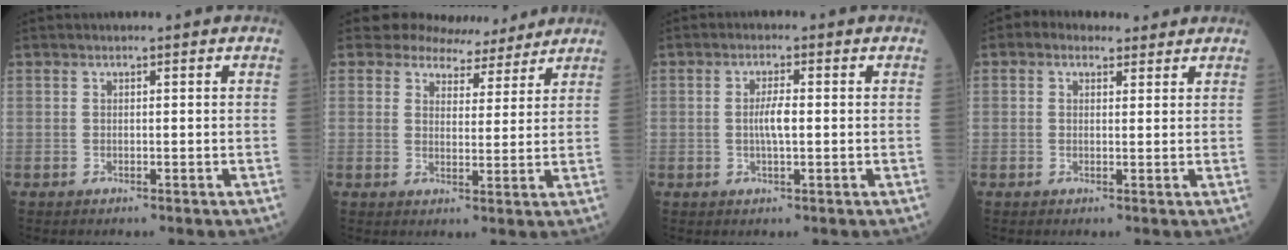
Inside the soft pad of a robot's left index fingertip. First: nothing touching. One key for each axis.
{"total": 9.1, "fx": 8.5, "fy": 3.2, "fz": 0.8, "tx": 0.004, "ty": 0.004, "tz": 0.105}
{"total": 3.1, "fx": -0.7, "fy": 0.5, "fz": 3.0, "tx": -0.056, "ty": -0.003, "tz": -0.018}
{"total": 3.4, "fx": 1.9, "fy": 2.5, "fz": 1.4, "tx": -0.025, "ty": 0.027, "tz": 0.028}